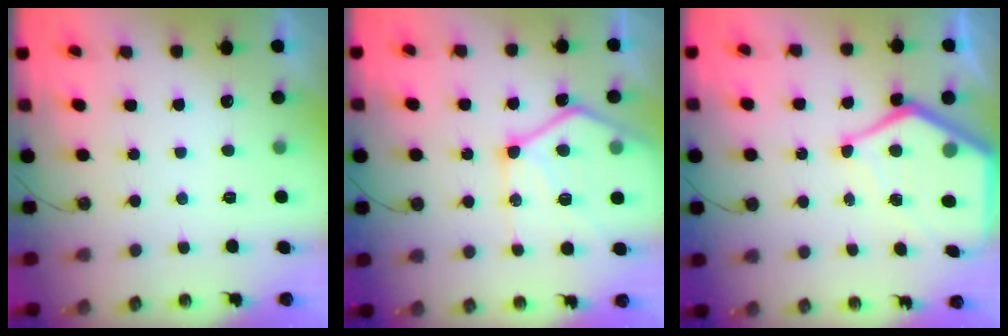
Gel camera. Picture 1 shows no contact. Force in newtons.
{"total": 17.4, "press": 17.3, "slide": 1.8}
{"total": 14.0, "press": 13.9, "slide": 1.3}